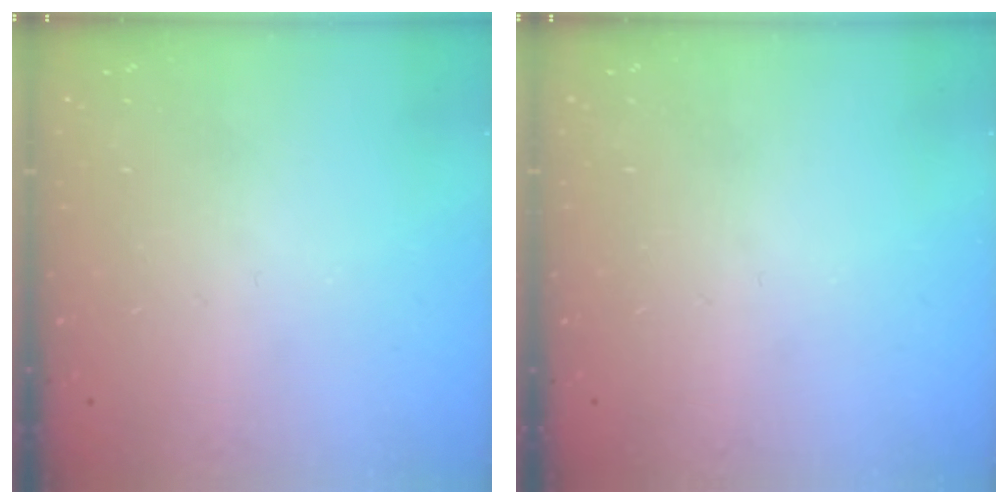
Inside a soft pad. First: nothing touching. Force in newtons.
{"total": 0.0}